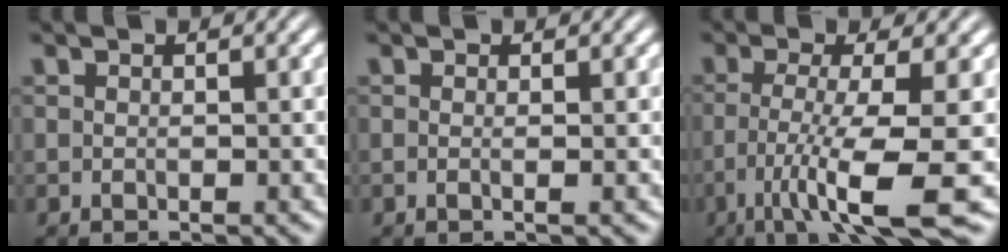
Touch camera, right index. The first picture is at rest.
{"total": 0.8, "force": [-0.3, -0.4, 0.6], "torque": [-0.016, -0.008, -0.003]}
{"total": 7.1, "force": [-3.3, 0.5, 6.3], "torque": [-0.110, -0.033, -0.037]}